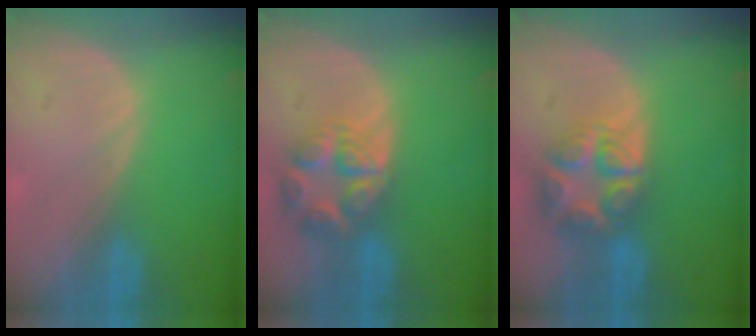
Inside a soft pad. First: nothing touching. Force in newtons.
{"total": 7.7, "press": 6.8, "slide": 3.6}
{"total": 8.2, "press": 7.2, "slide": 4.1}